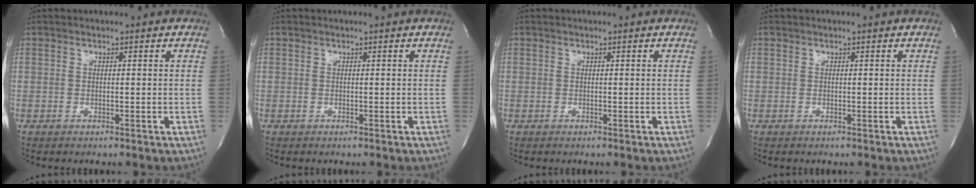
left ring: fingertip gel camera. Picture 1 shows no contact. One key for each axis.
{"total": 0.0}
{"total": 0.0}
{"total": 0.0}